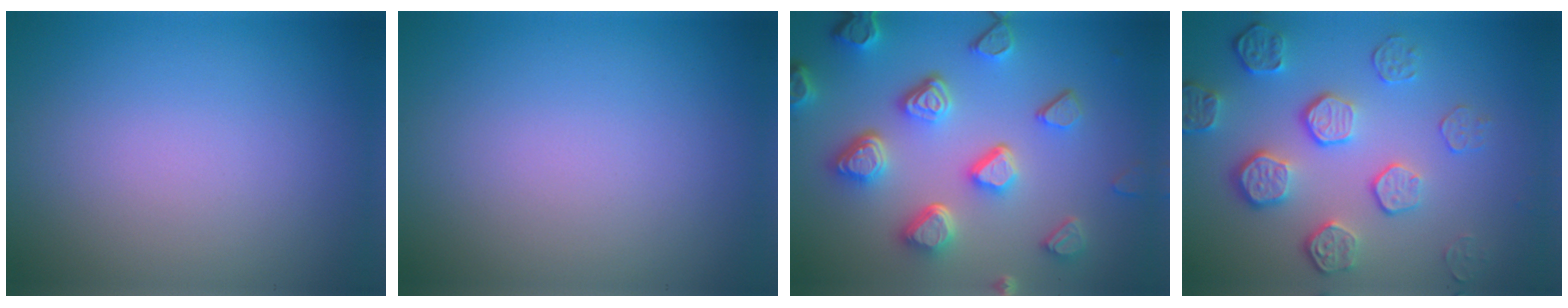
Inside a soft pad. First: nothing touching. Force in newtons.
{"total": 0.0}
{"total": 6.7, "press": 5.3, "slide": 4.2}
{"total": 5.3, "press": 4.1, "slide": 3.5}